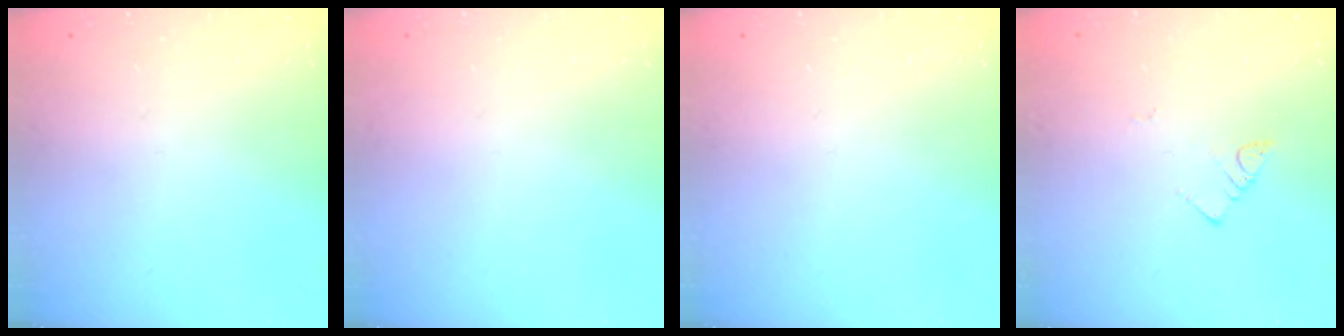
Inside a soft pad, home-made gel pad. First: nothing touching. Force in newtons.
{"total": 0.0}
{"total": 0.0}
{"total": 2.7, "press": 2.6, "slide": 0.5}